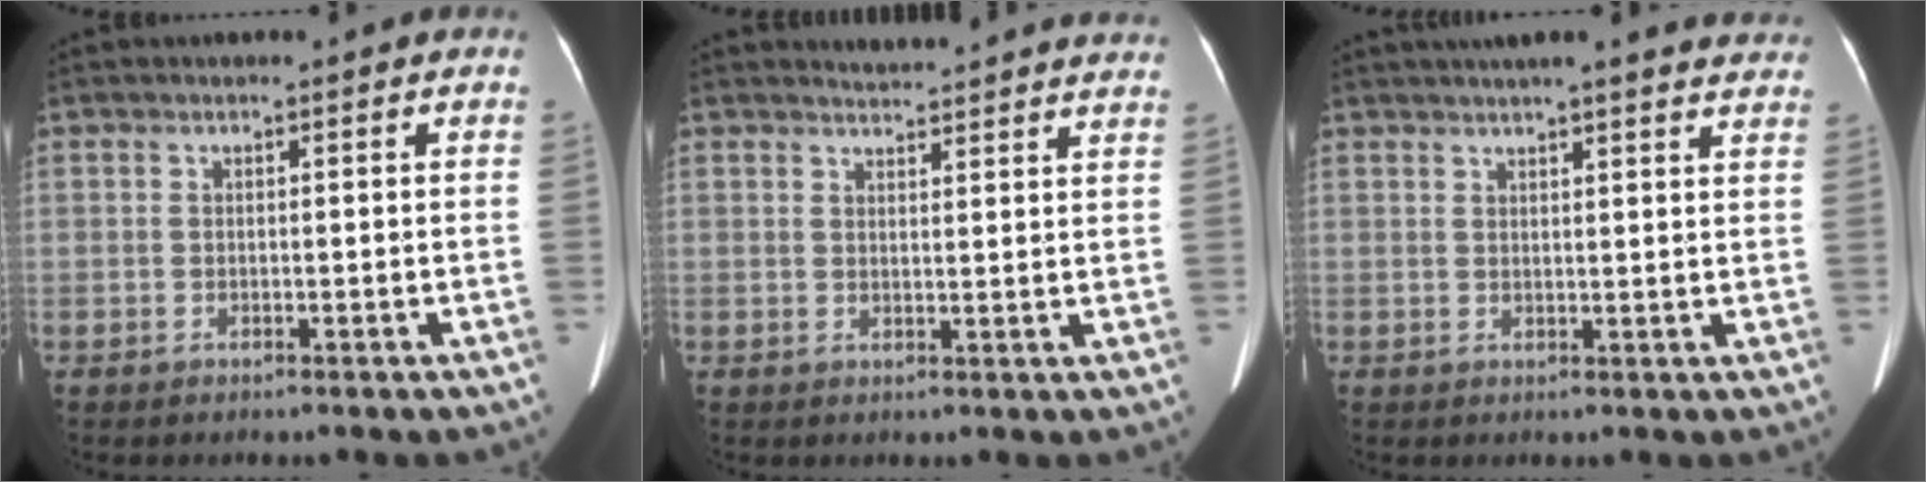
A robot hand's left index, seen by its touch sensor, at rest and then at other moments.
{"total": 11.7, "force": [11.5, 0.6, 2.2], "torque": [-0.017, -0.018, 0.120]}
{"total": 18.2, "force": [16.4, 2.6, 7.5], "torque": [-0.100, 0.021, 0.193]}